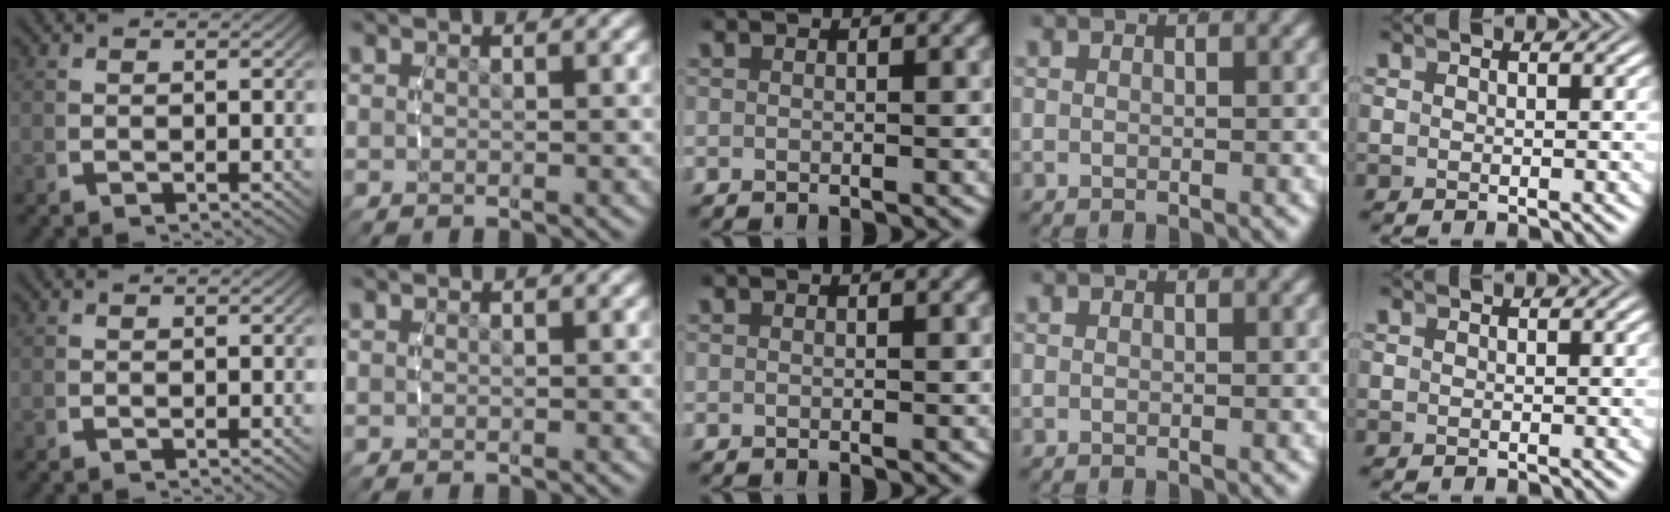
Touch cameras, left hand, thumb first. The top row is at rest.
{}